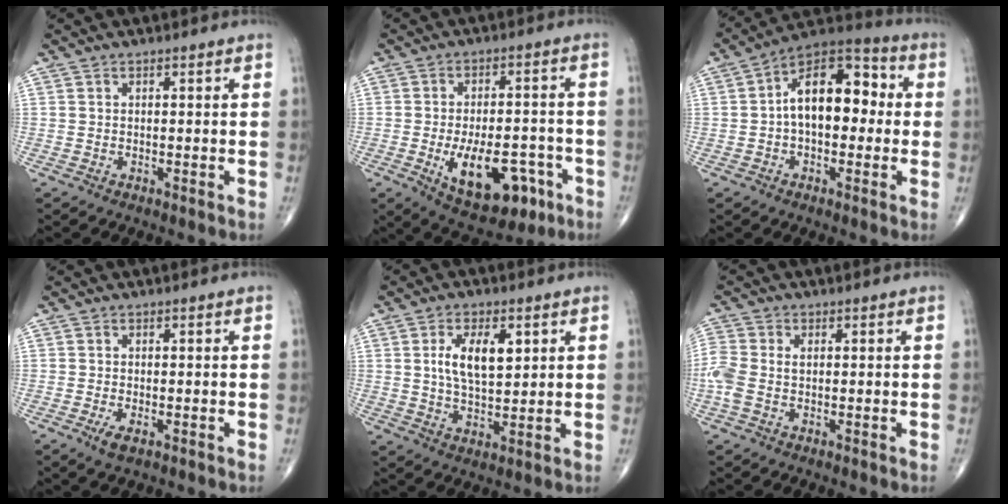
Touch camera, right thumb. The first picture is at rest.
{"total": 14.9, "force": [-5.6, 7.6, 11.5], "torque": [-0.150, 0.025, -0.069]}
{"total": 14.6, "force": [0.7, 8.4, 11.9], "torque": [-0.155, 0.043, -0.006]}
{"total": 2.3, "force": [-1.0, 0.9, 1.8], "torque": [-0.037, -0.003, -0.020]}
{"total": 8.7, "force": [2.4, 4.2, 7.2], "torque": [-0.117, -0.011, 0.044]}
{"total": 5.8, "force": [-0.3, 3.8, 4.4], "torque": [-0.128, 0.016, -0.006]}